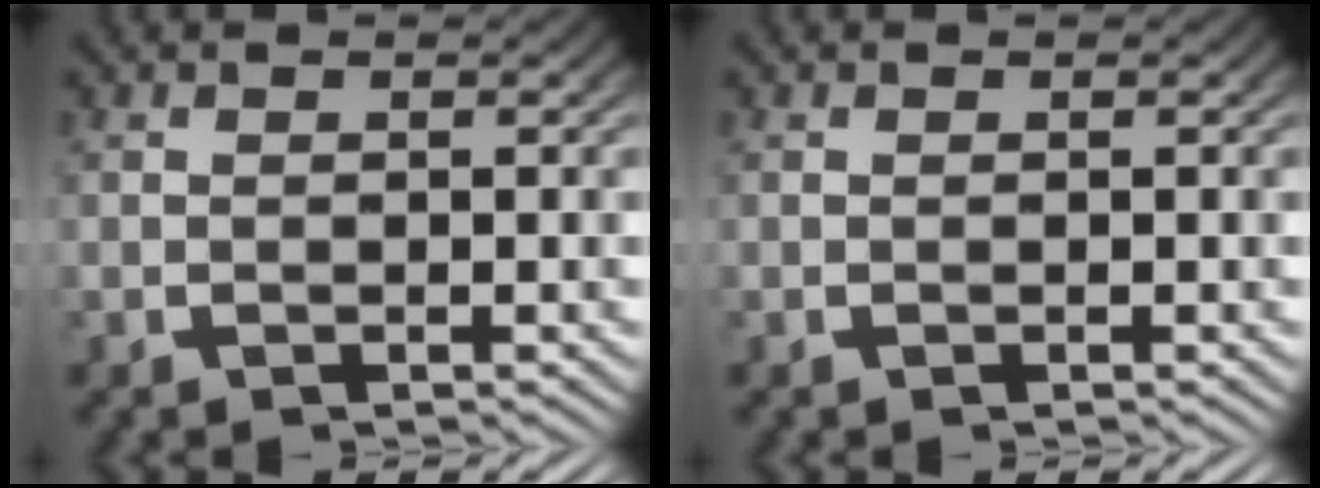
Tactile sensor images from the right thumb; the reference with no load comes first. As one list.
[{"total": 0.0}]